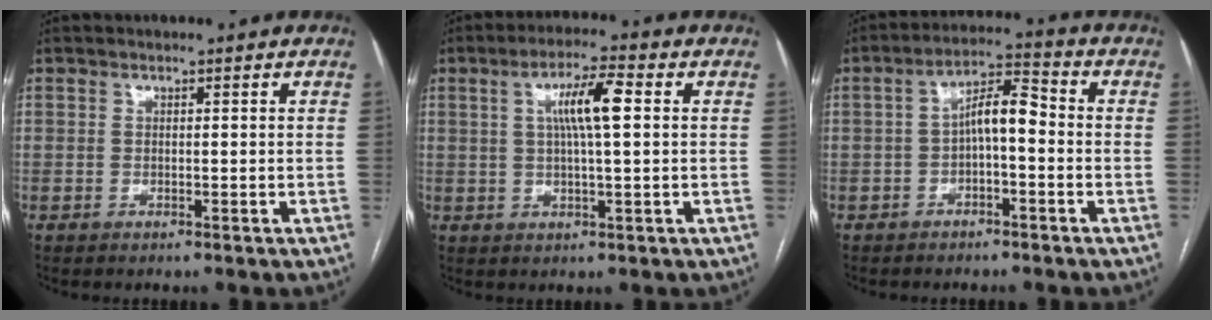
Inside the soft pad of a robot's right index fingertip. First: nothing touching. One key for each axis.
{"total": 7.2, "fx": 1.7, "fy": 0.7, "fz": 7.0, "tx": -0.129, "ty": 0.010, "tz": 0.029}
{"total": 6.3, "fx": -0.7, "fy": 1.9, "fz": 6.0, "tx": -0.107, "ty": 0.028, "tz": -0.014}